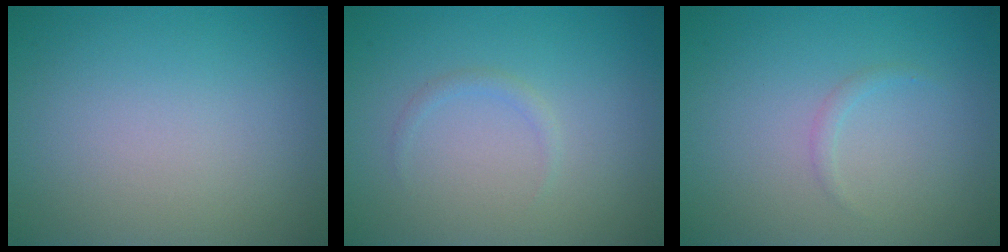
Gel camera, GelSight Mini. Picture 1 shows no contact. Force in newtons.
{"total": 0.7, "press": 0.7, "slide": 0.1}
{"total": 0.7, "press": 0.7, "slide": 0.1}